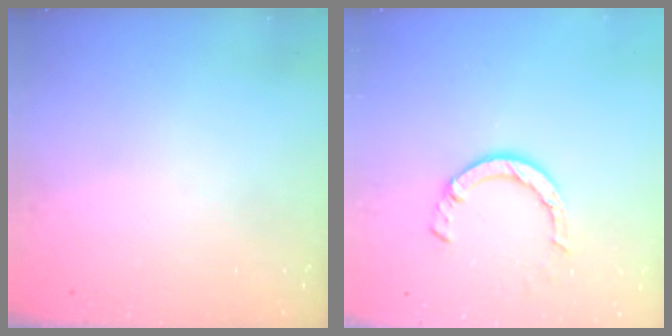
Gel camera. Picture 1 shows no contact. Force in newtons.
{"total": 6.7, "press": 6.7, "slide": 0.9}